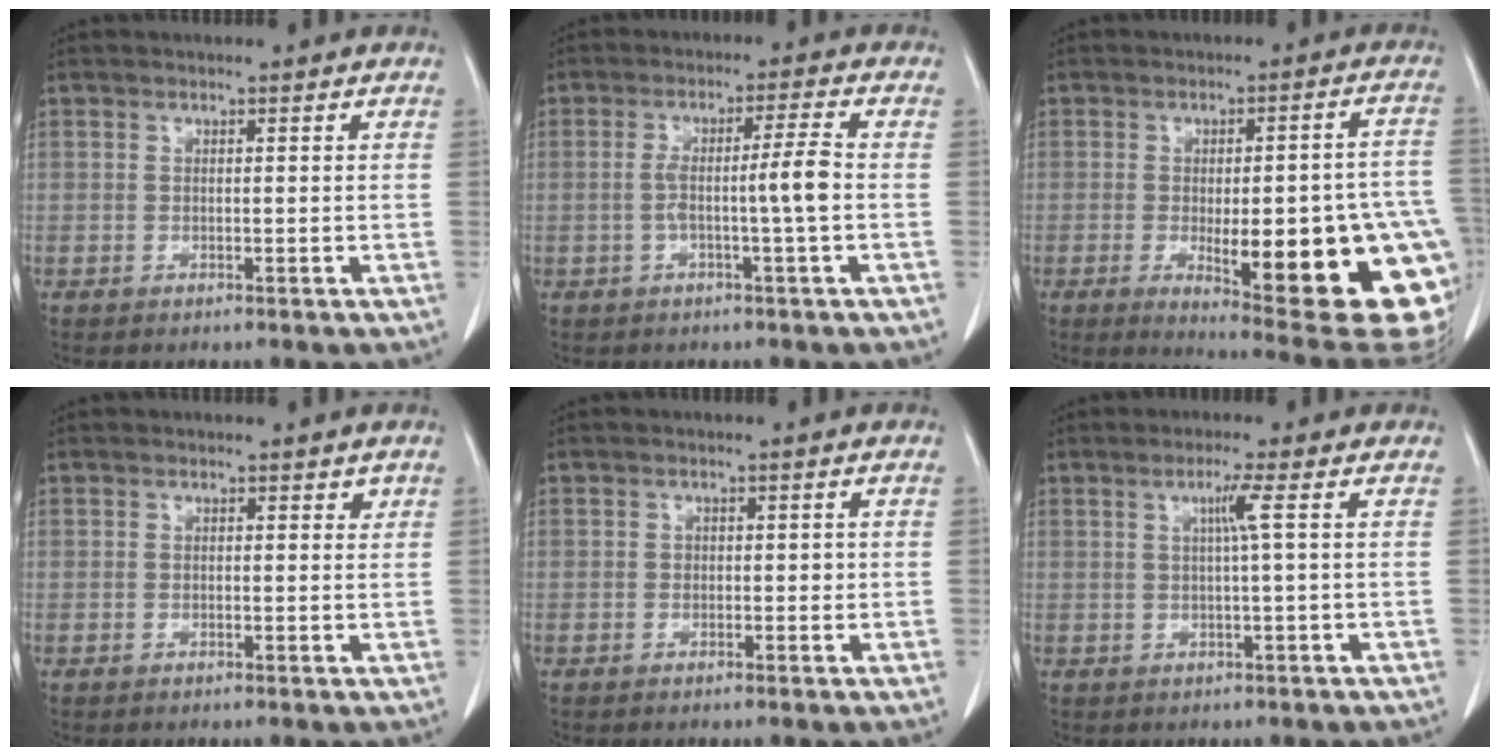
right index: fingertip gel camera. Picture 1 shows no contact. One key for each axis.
{"total": 5.4, "fx": -0.9, "fy": -0.9, "fz": 5.2, "tx": -0.091, "ty": 0.011, "tz": -0.015}
{"total": 23.6, "fx": -6.6, "fy": 4.9, "fz": 22.0, "tx": -0.182, "ty": 0.003, "tz": -0.064}
{"total": 1.1, "fx": 0.8, "fy": 0.6, "fz": 0.4, "tx": 0.003, "ty": -0.005, "tz": 0.006}
{"total": 1.2, "fx": 0.0, "fy": 0.9, "fz": 0.8, "tx": -0.010, "ty": 0.005, "tz": 0.000}
{"total": 2.9, "fx": 0.8, "fy": -0.9, "fz": 2.6, "tx": -0.050, "ty": -0.001, "tz": 0.015}